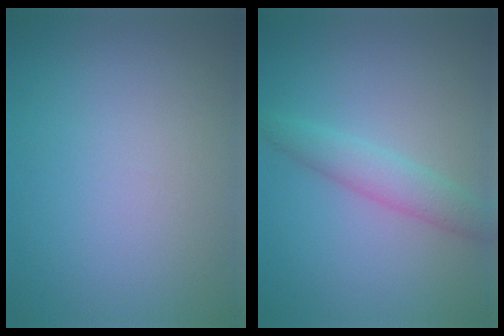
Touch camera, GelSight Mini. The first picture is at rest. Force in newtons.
{"total": 2.7, "press": 2.7, "slide": 0.1}